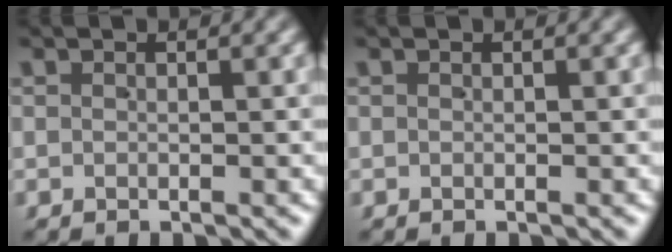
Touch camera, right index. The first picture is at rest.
{"total": 0.0}